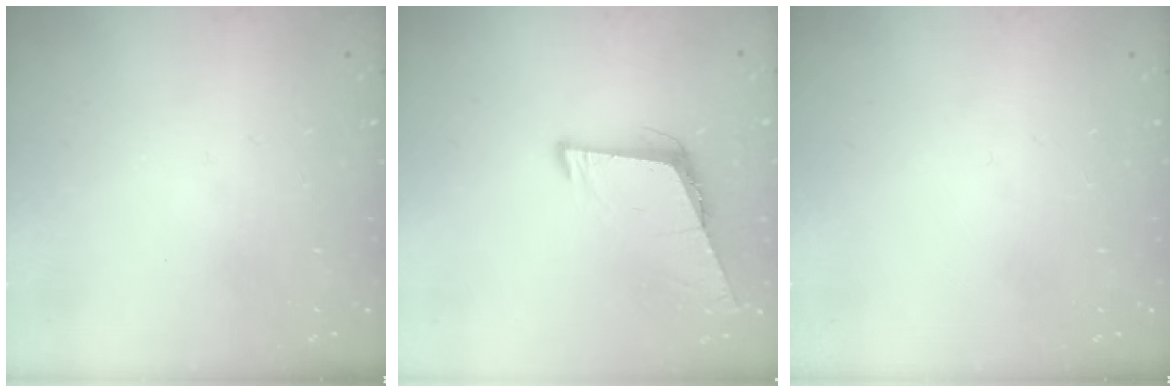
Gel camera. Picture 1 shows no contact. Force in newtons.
{"total": 9.0, "press": 8.4, "slide": 3.1}
{"total": 0.0}